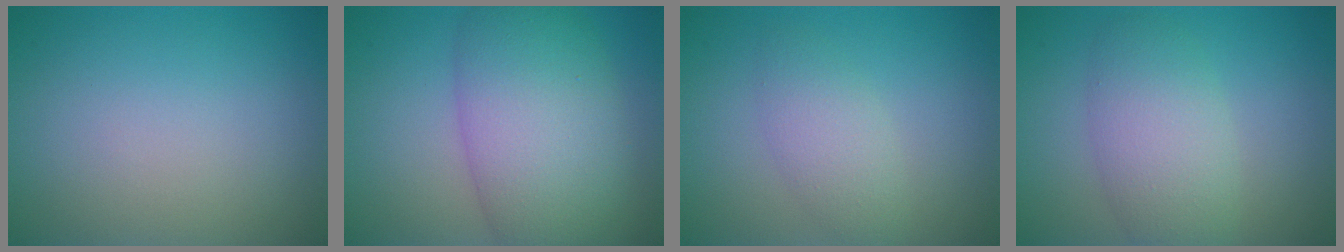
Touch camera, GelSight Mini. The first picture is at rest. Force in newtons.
{"total": 10.0, "press": 9.9, "slide": 0.4}
{"total": 2.7, "press": 2.6, "slide": 0.0}
{"total": 4.8, "press": 4.8, "slide": 0.1}